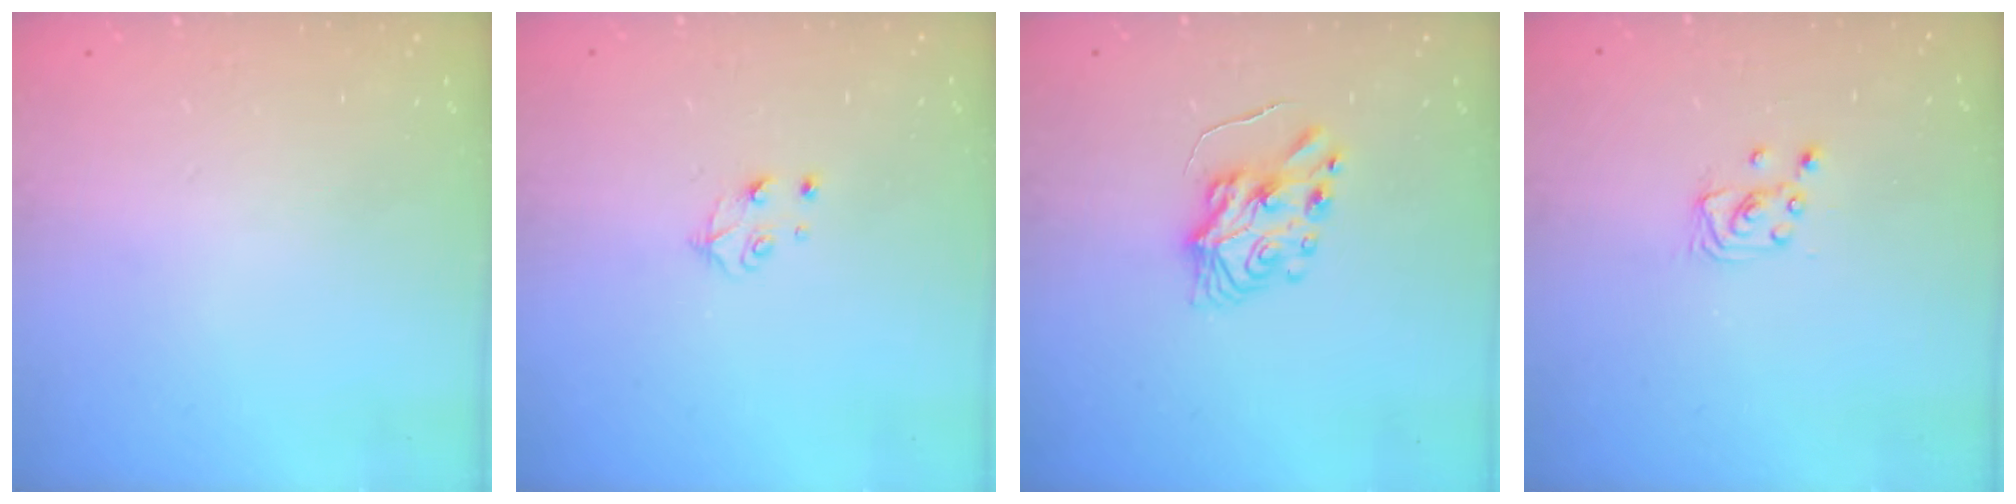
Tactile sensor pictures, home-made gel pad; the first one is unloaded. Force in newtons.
{"total": 4.3, "press": 4.3, "slide": 0.5}
{"total": 7.3, "press": 7.3, "slide": 0.7}
{"total": 2.5, "press": 2.5, "slide": 0.2}